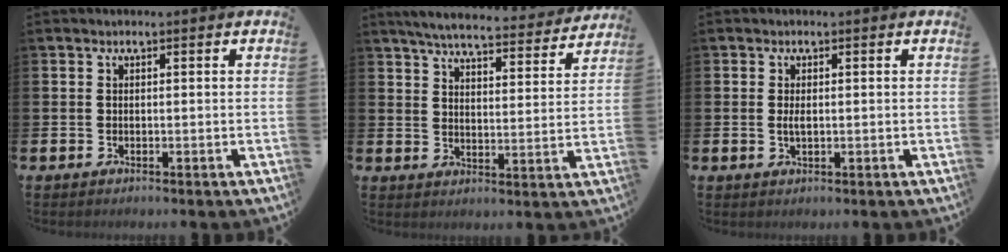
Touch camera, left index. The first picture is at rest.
{"total": 6.1, "force": [5.8, 0.6, 2.0], "torque": [-0.049, -0.041, 0.097]}
{"total": 1.5, "force": [0.1, 0.6, 1.4], "torque": [-0.023, 0.001, -0.001]}